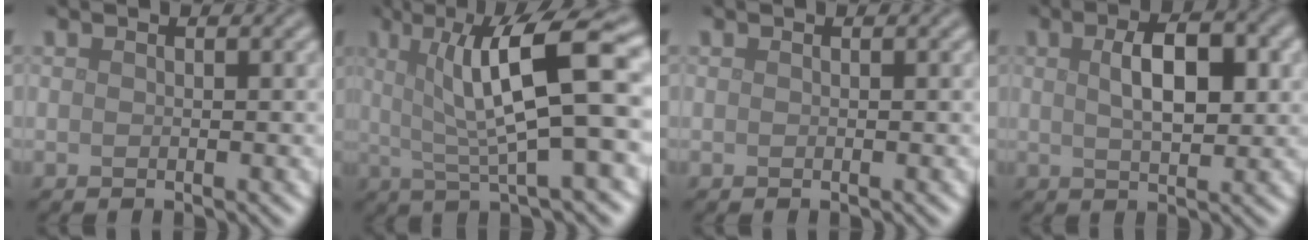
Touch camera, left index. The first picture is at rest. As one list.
[{"total": 10.3, "force": [2.1, 2.3, 9.8], "torque": [-0.145, 0.004, 0.033]}, {"total": 0.0}, {"total": 5.4, "force": [1.2, 2.2, 4.7], "torque": [-0.083, 0.007, 0.019]}]